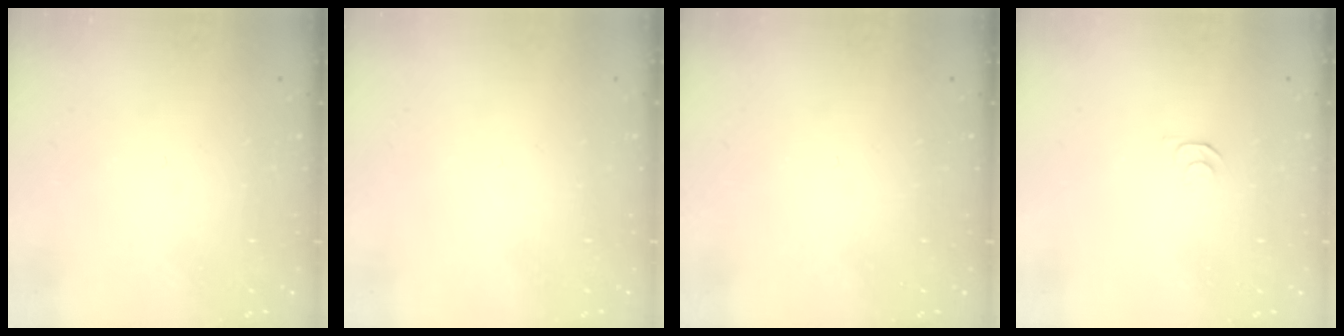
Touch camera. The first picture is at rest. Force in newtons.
{"total": 1.5, "press": 1.5, "slide": 0.1}
{"total": 0.0}
{"total": 3.9, "press": 3.8, "slide": 0.5}